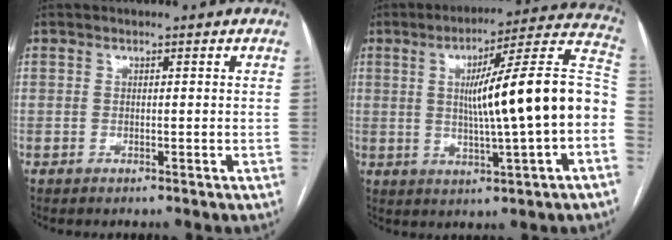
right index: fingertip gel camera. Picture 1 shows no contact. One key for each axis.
{"total": 18.3, "fx": -0.4, "fy": 0.4, "fz": 18.3, "tx": -0.258, "ty": 0.029, "tz": -0.010}